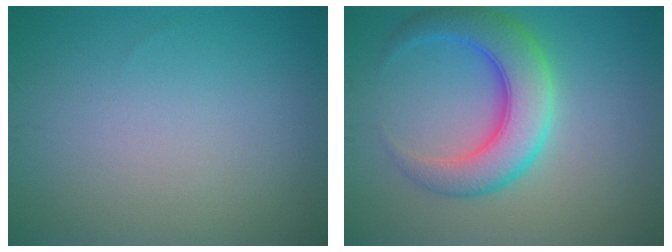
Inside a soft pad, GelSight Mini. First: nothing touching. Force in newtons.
{"total": 6.5, "press": 6.5, "slide": 0.1}